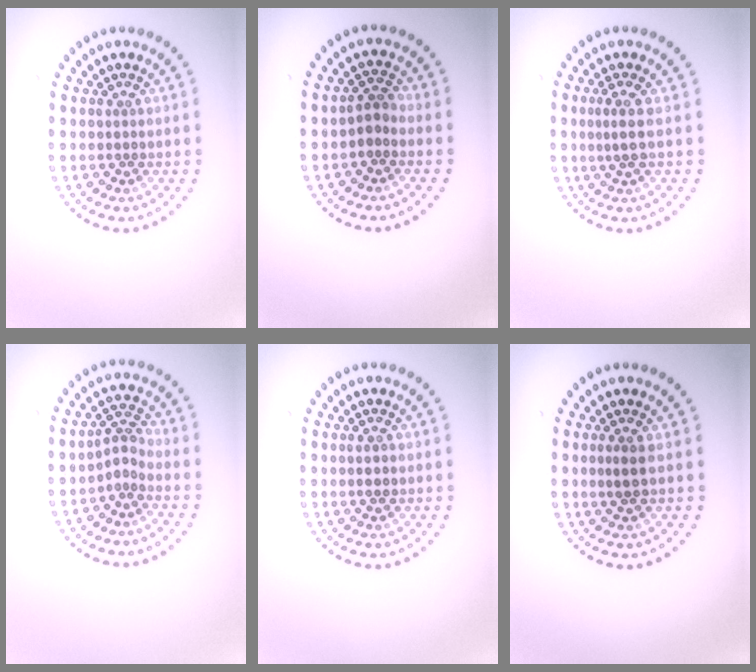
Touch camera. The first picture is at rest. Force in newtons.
{"total": 1.5, "press": 1.3, "slide": 0.8}
{"total": 1.8, "press": 1.4, "slide": 1.2}
{"total": 1.9, "press": 1.3, "slide": 1.5}
{"total": 1.1, "press": 1.0, "slide": 0.4}
{"total": 1.3, "press": 1.0, "slide": 0.8}